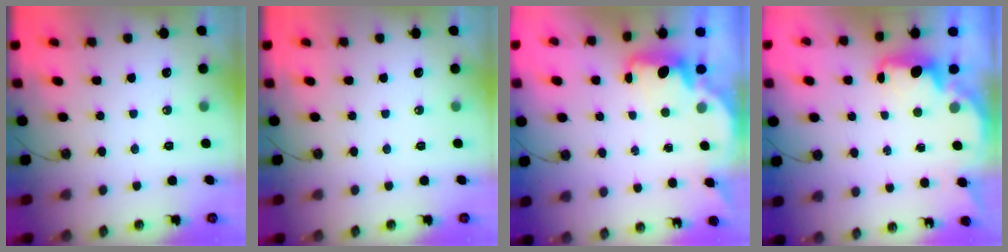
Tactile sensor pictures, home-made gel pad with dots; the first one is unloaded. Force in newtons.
{"total": 0.0}
{"total": 2.2, "press": 2.1, "slide": 0.6}
{"total": 2.1, "press": 2.0, "slide": 0.5}